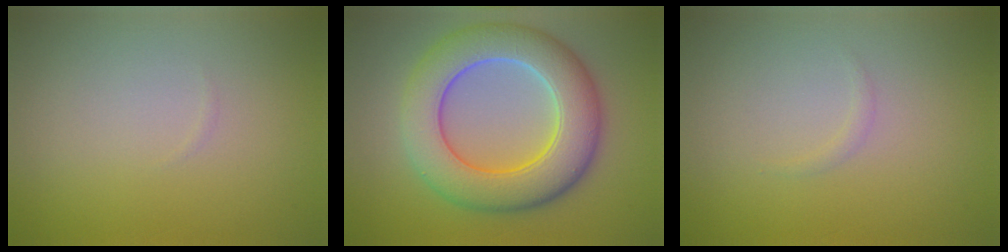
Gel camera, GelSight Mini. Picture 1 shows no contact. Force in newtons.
{"total": 9.0, "press": 9.0, "slide": 0.5}
{"total": 0.5, "press": 0.5, "slide": 0.1}